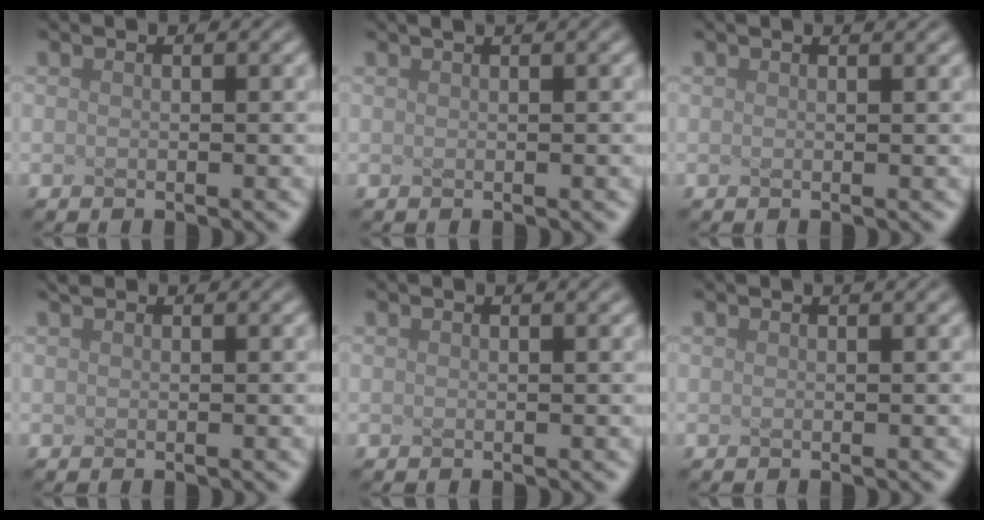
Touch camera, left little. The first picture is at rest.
{"total": 1.8, "force": [1.1, 0.7, 1.2], "torque": [-0.004, 0.005, -0.005]}
{"total": 1.0, "force": [0.8, 0.3, 0.6], "torque": [-0.004, 0.001, 0.004]}
{"total": 0.9, "force": [0.8, 0.1, 0.2], "torque": [-0.004, 0.003, 0.010]}
{"total": 0.9, "force": [0.6, 0.3, 0.5], "torque": [-0.003, 0.001, 0.004]}
{"total": 1.0, "force": [0.7, 0.3, 0.6], "torque": [-0.004, 0.000, 0.003]}